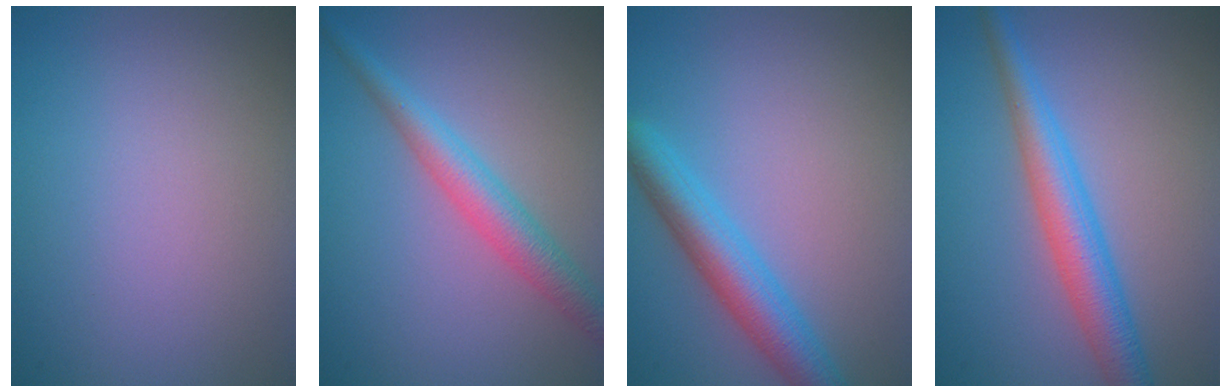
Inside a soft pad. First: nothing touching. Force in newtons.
{"total": 3.8, "press": 3.8, "slide": 0.0}
{"total": 4.5, "press": 4.5, "slide": 0.2}
{"total": 4.7, "press": 4.7, "slide": 0.1}